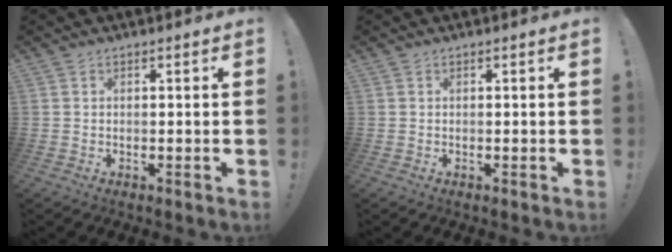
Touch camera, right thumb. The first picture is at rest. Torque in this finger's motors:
{"motor_torque": [-0.01, -0.01, 0.04, -0.01, 0.00]}